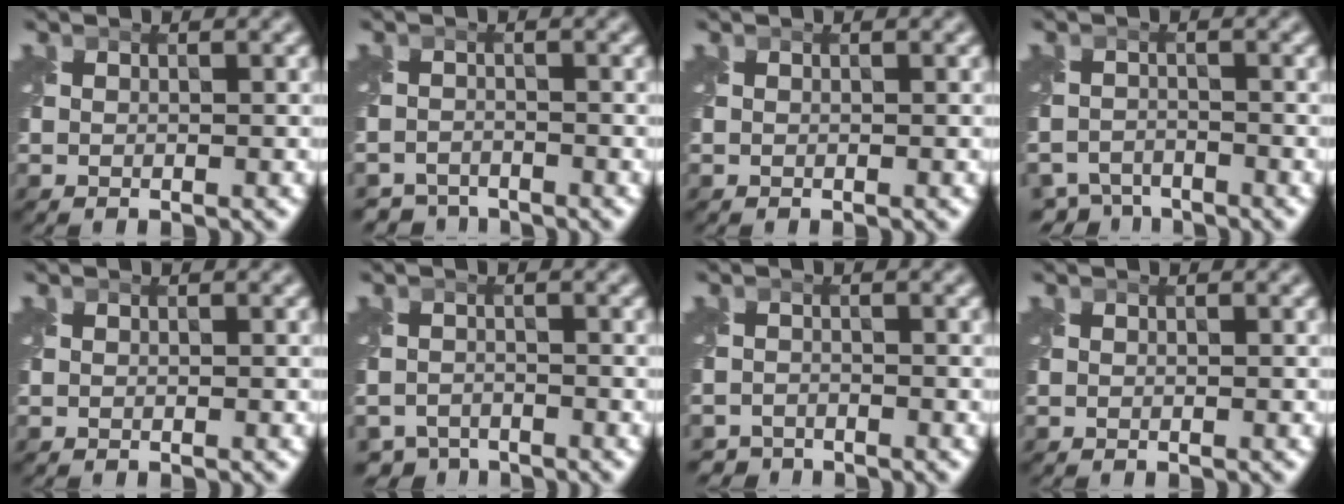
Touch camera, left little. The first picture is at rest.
{"total": 2.9, "force": [-2.8, 0.6, -0.2], "torque": [0.013, -0.010, -0.055]}
{"total": 0.0}
{"total": 4.2, "force": [-4.0, 1.1, 0.5], "torque": [-0.002, -0.013, -0.076]}
{"total": 0.0}
{"total": 3.2, "force": [-3.0, 1.0, 0.1], "torque": [0.006, -0.012, -0.060]}
{"total": 2.1, "force": [-2.0, 0.4, -0.4], "torque": [0.017, -0.006, -0.043]}
{"total": 0.0}